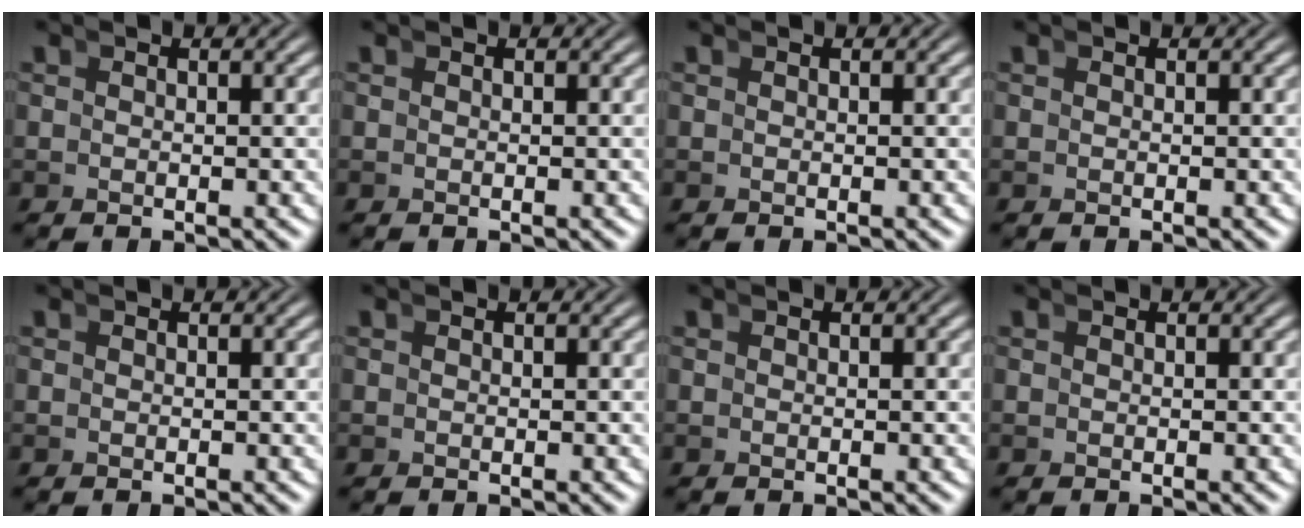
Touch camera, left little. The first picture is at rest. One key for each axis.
{"total": 0.0}
{"total": 0.0}
{"total": 0.0}
{"total": 0.0}
{"total": 0.0}
{"total": 0.0}
{"total": 0.0}